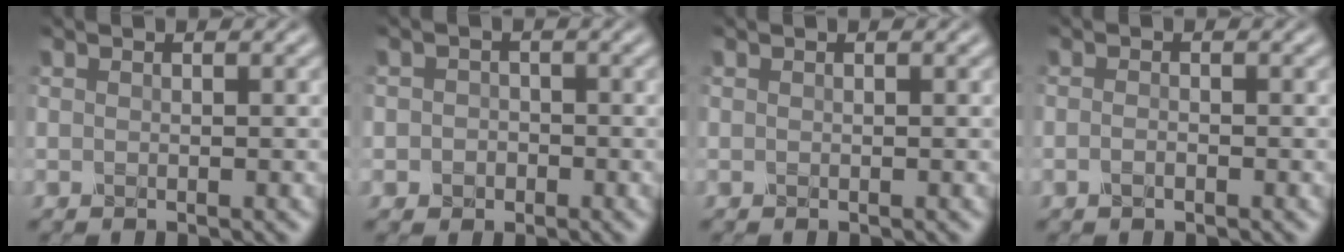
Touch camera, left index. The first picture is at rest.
{"total": 1.4, "force": [-0.3, 1.4, 0.2], "torque": [0.016, 0.006, -0.014]}
{"total": 0.0}
{"total": 0.7, "force": [-0.4, 0.2, 0.5], "torque": [-0.014, 0.003, -0.010]}